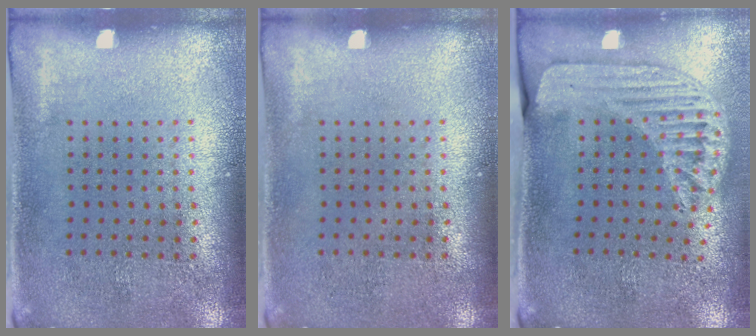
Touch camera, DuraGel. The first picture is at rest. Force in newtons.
{"total": 0.0}
{"total": 1.6, "press": 1.5, "slide": 0.4}